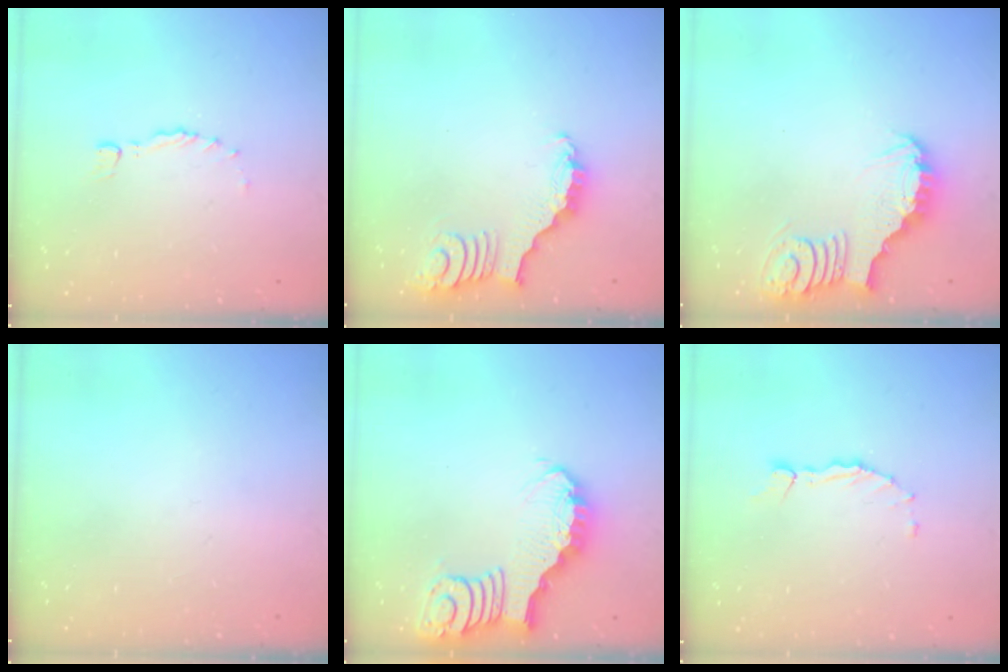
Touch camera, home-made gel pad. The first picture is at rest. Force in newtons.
{"total": 3.0, "press": 3.0, "slide": 0.4}
{"total": 3.4, "press": 3.4, "slide": 0.2}
{"total": 0.0}
{"total": 4.5, "press": 4.5, "slide": 0.5}
{"total": 2.1, "press": 2.0, "slide": 0.3}